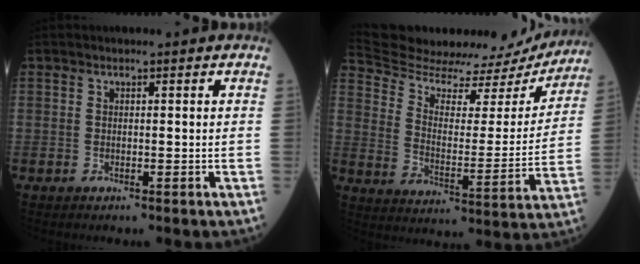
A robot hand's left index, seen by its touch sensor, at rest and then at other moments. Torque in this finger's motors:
{"motor_torque": [-0.11, -1.26, -0.04, 0.01]}